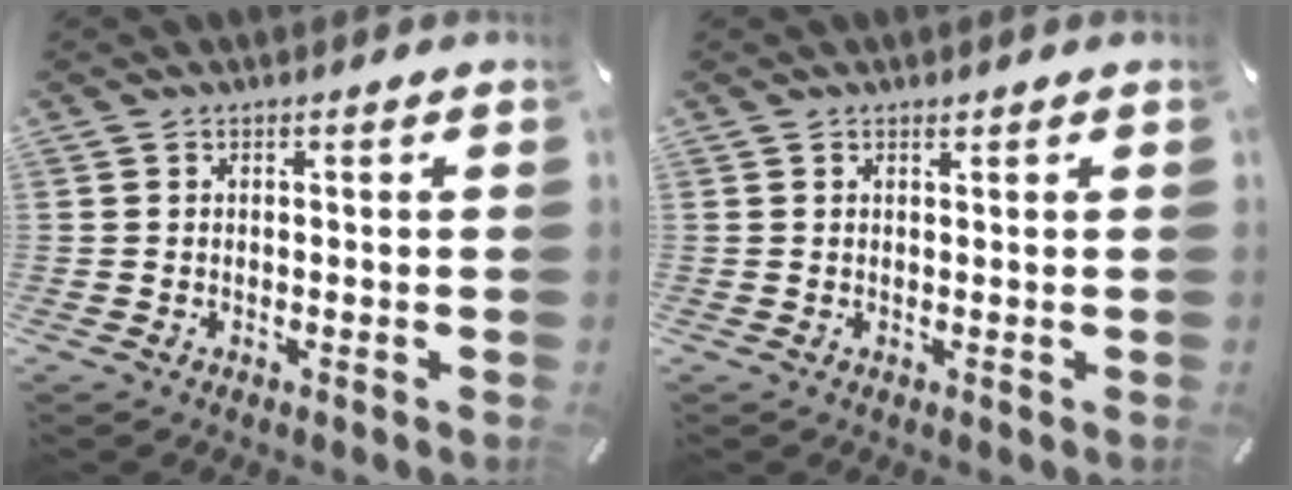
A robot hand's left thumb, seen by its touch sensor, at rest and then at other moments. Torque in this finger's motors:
{"motor_torque": [-0.21, -0.24, -0.04, 0.09, 0.03]}